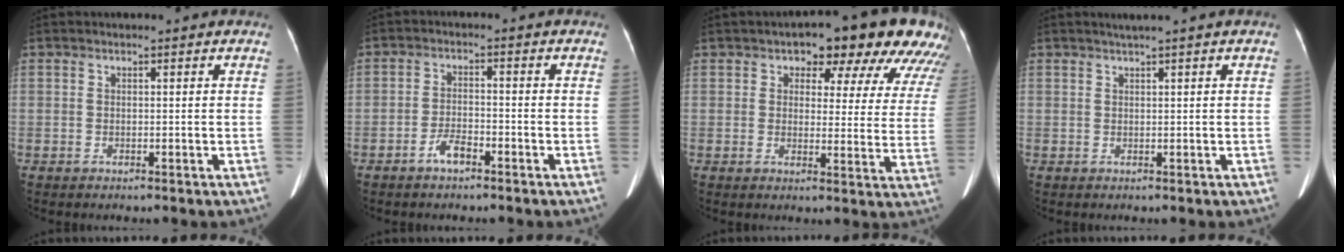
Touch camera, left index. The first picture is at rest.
{"total": 3.1, "force": [-2.3, 0.9, 1.9], "torque": [-0.035, 0.002, -0.043]}
{"total": 15.7, "force": [11.0, 6.3, 9.2], "torque": [-0.082, 0.016, 0.108]}
{"total": 1.2, "force": [0.7, -0.4, 0.8], "torque": [-0.020, -0.003, 0.021]}